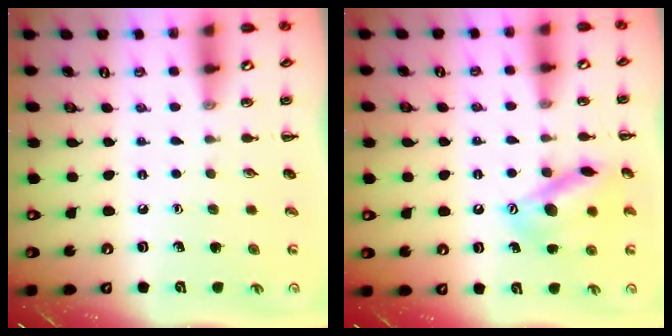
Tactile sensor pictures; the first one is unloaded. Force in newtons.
{"total": 14.0, "press": 13.7, "slide": 3.0}